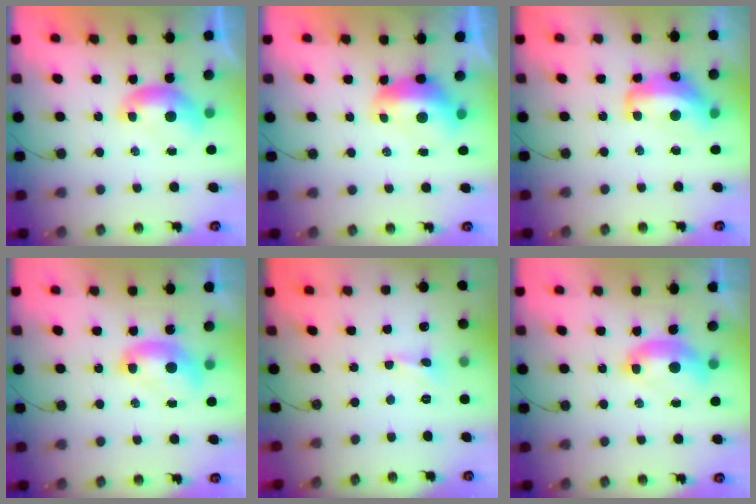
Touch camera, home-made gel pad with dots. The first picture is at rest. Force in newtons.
{"total": 2.1, "press": 2.0, "slide": 0.6}
{"total": 6.9, "press": 6.8, "slide": 1.0}
{"total": 2.7, "press": 2.6, "slide": 0.6}
{"total": 1.6, "press": 1.5, "slide": 0.4}
{"total": 2.7, "press": 2.6, "slide": 0.6}